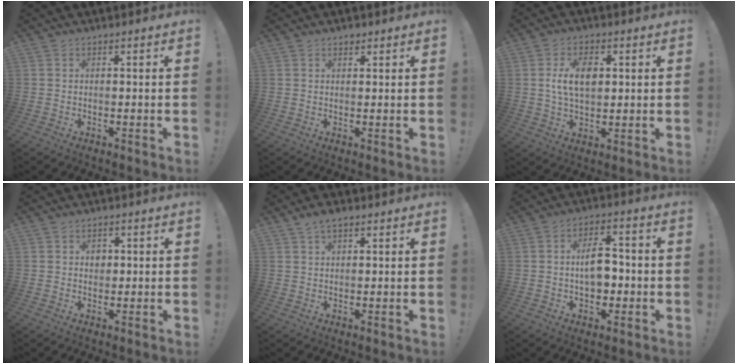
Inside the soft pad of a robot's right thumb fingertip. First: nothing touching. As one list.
[{"total": 1.2, "force": [0.9, 0.7, 0.2], "torque": [0.010, -0.007, 0.015]}, {"total": 9.7, "force": [1.8, 6.2, 7.1], "torque": [-0.116, 0.007, 0.031]}, {"total": 2.3, "force": [0.4, 2.1, 0.9], "torque": [0.000, -0.004, 0.002]}, {"total": 3.9, "force": [2.4, 1.8, 2.5], "torque": [-0.042, -0.003, 0.044]}, {"total": 9.4, "force": [-0.2, 6.2, 7.0], "torque": [-0.110, 0.010, -0.006]}]